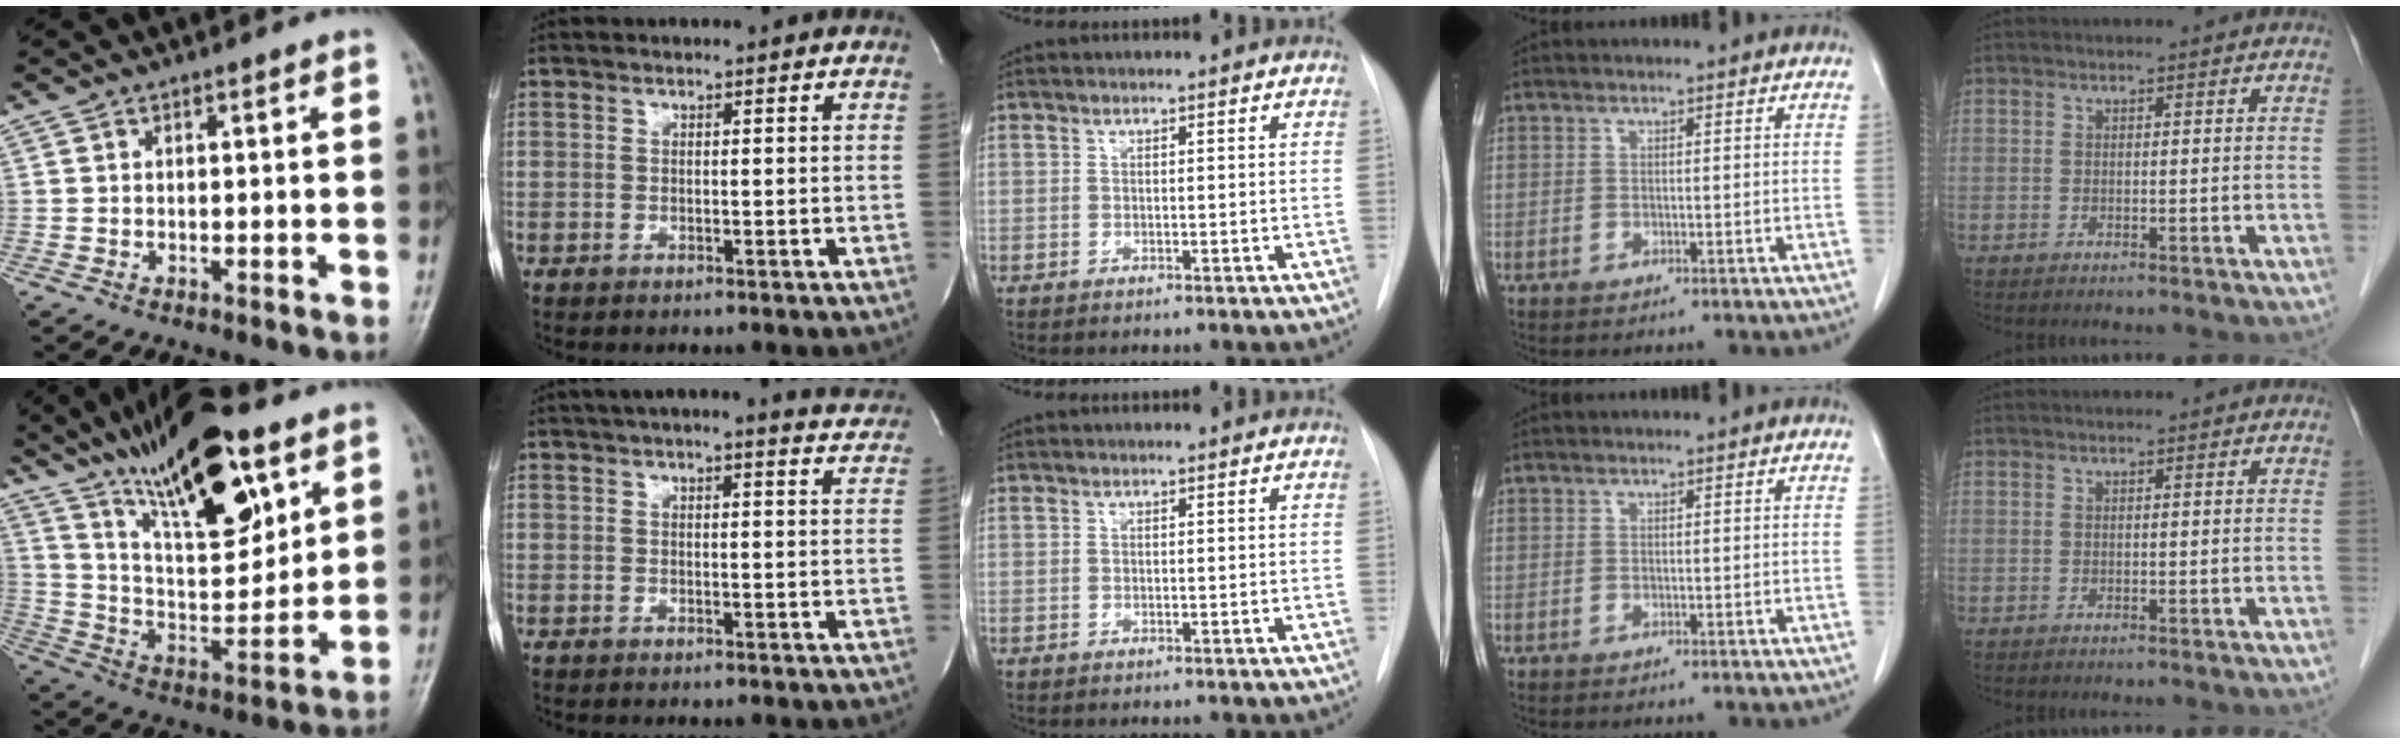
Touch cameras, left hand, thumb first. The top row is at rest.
{"thumb": {"total": 22.2, "force": [13.2, 7.7, 16.1], "torque": [-0.237, -0.047, 0.234]}, "index": {"total": 10.4, "force": [9.5, 1.3, 4.1], "torque": [-0.045, 0.002, 0.097]}}